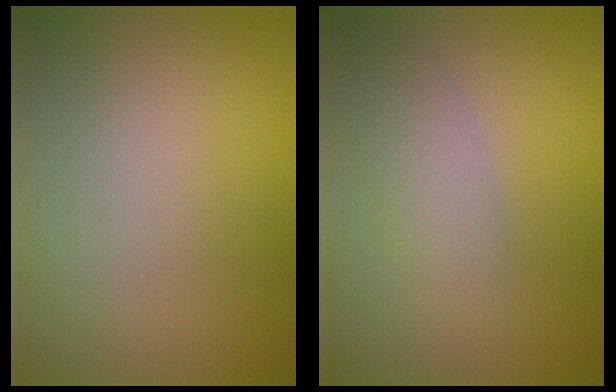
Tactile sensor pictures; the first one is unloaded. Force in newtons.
{"total": 3.0, "press": 3.0, "slide": 0.1}